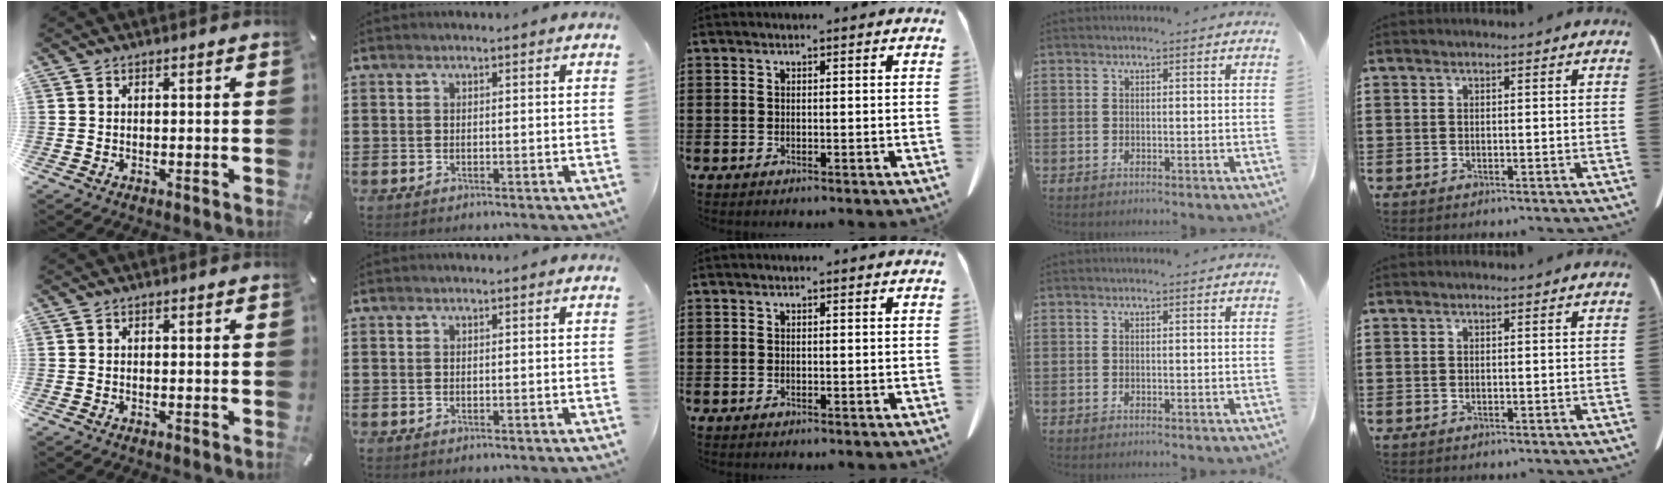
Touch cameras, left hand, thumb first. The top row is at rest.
{}